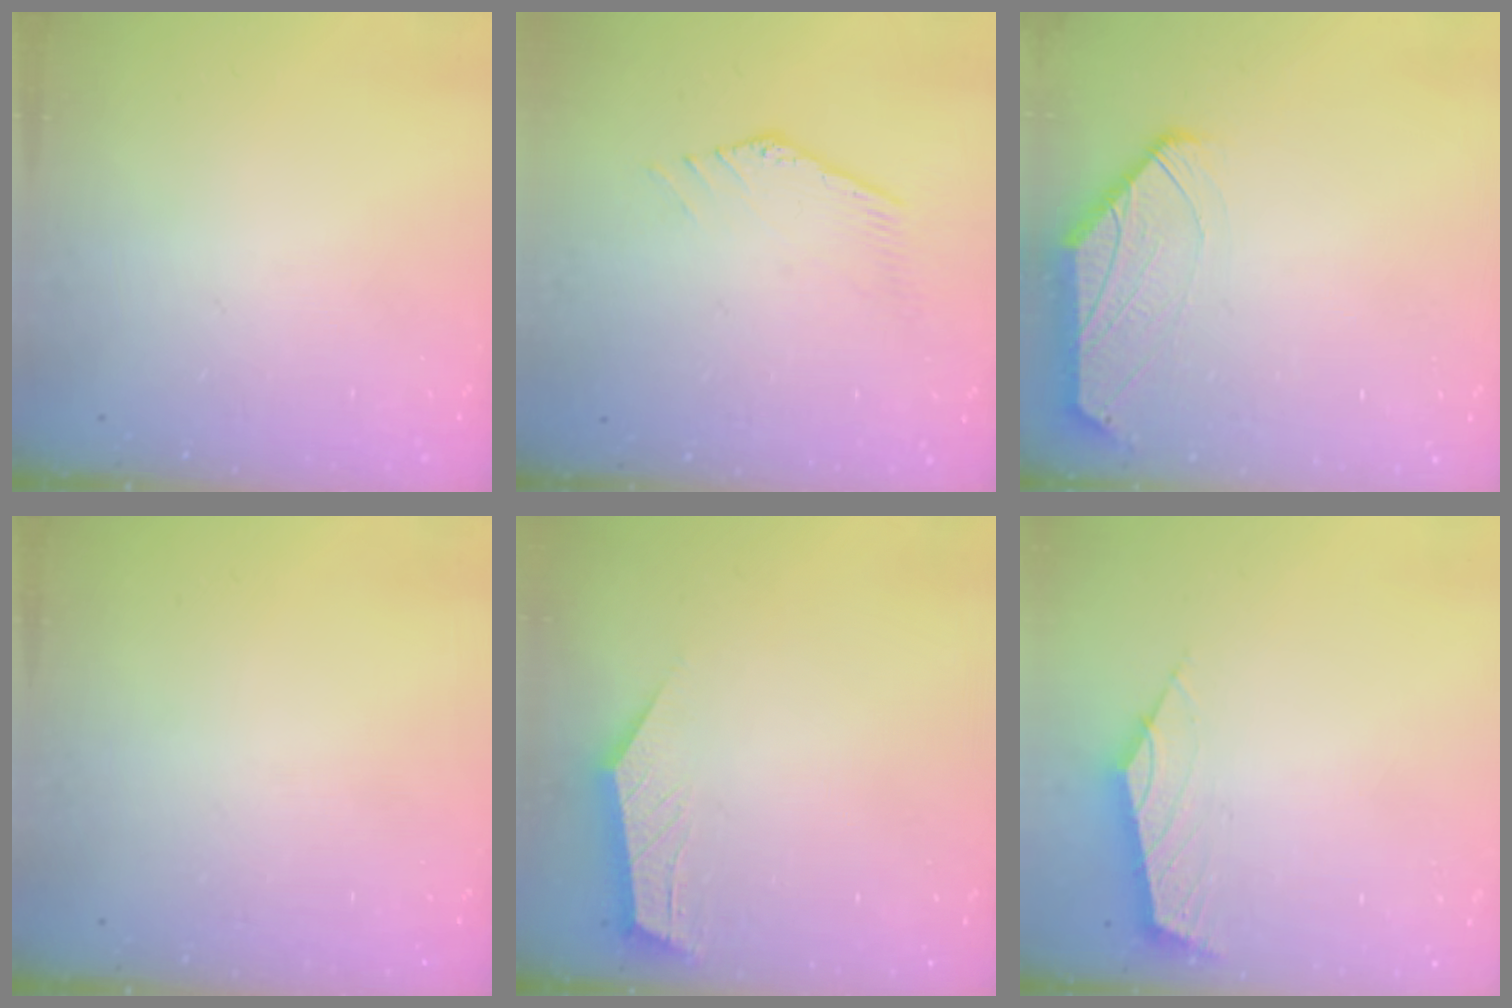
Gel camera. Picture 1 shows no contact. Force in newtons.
{"total": 0.5, "press": 0.4, "slide": 0.3}
{"total": 0.6, "press": 0.6, "slide": 0.2}
{"total": 0.0}
{"total": 2.8, "press": 2.8, "slide": 0.4}
{"total": 2.5, "press": 2.5, "slide": 0.6}